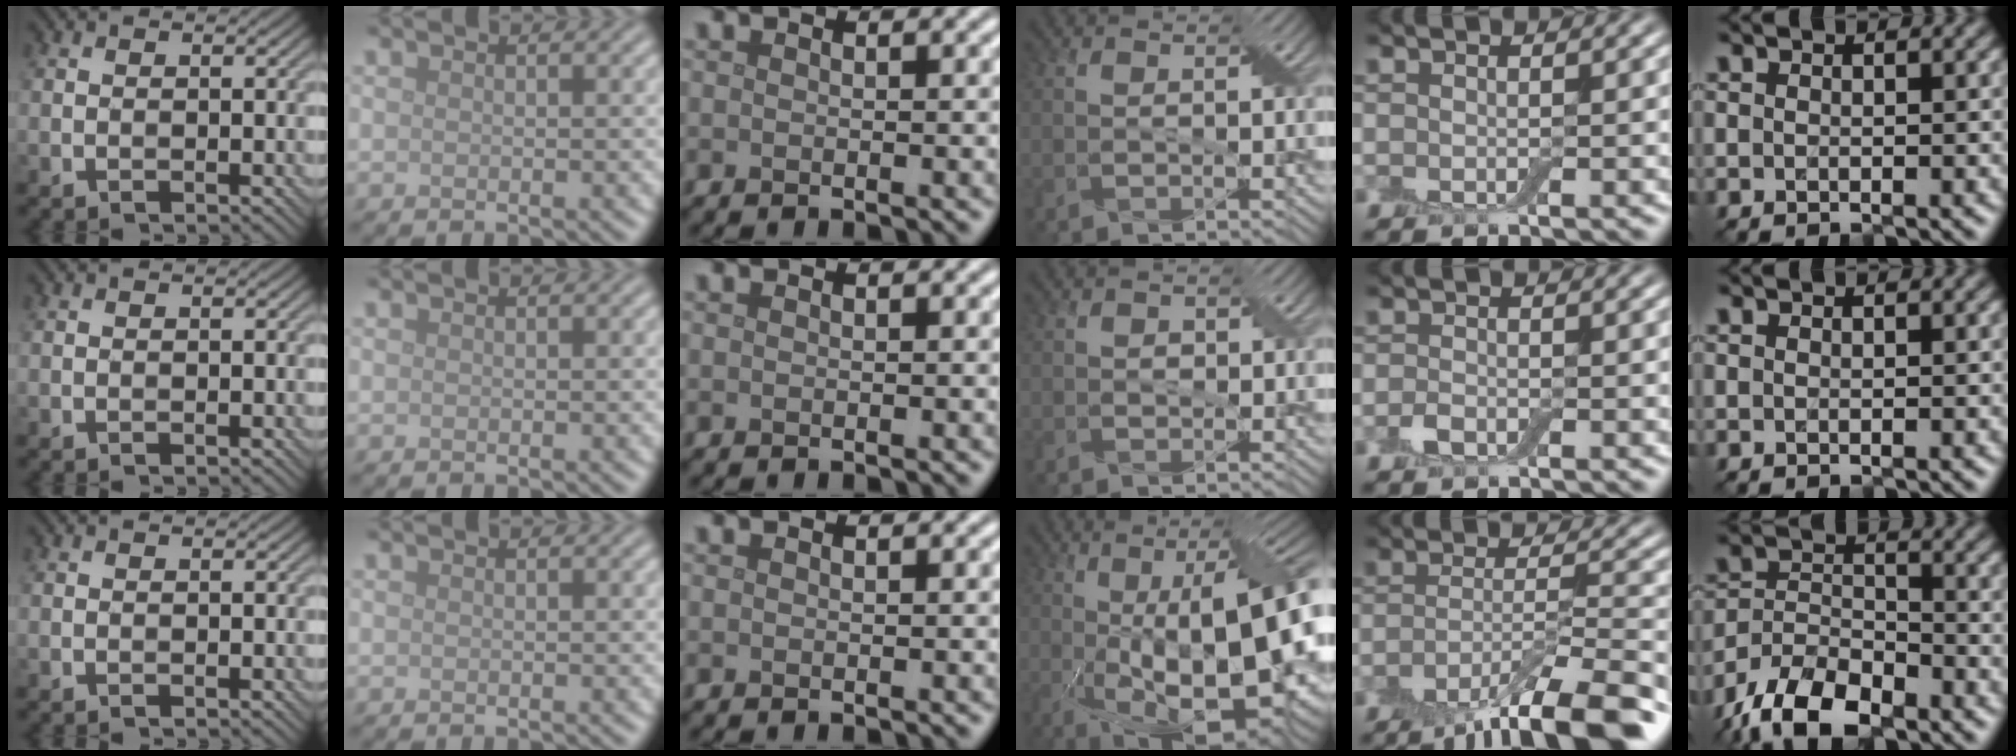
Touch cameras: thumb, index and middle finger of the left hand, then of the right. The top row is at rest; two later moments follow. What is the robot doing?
{"motion": "insert", "object": "drawer"}